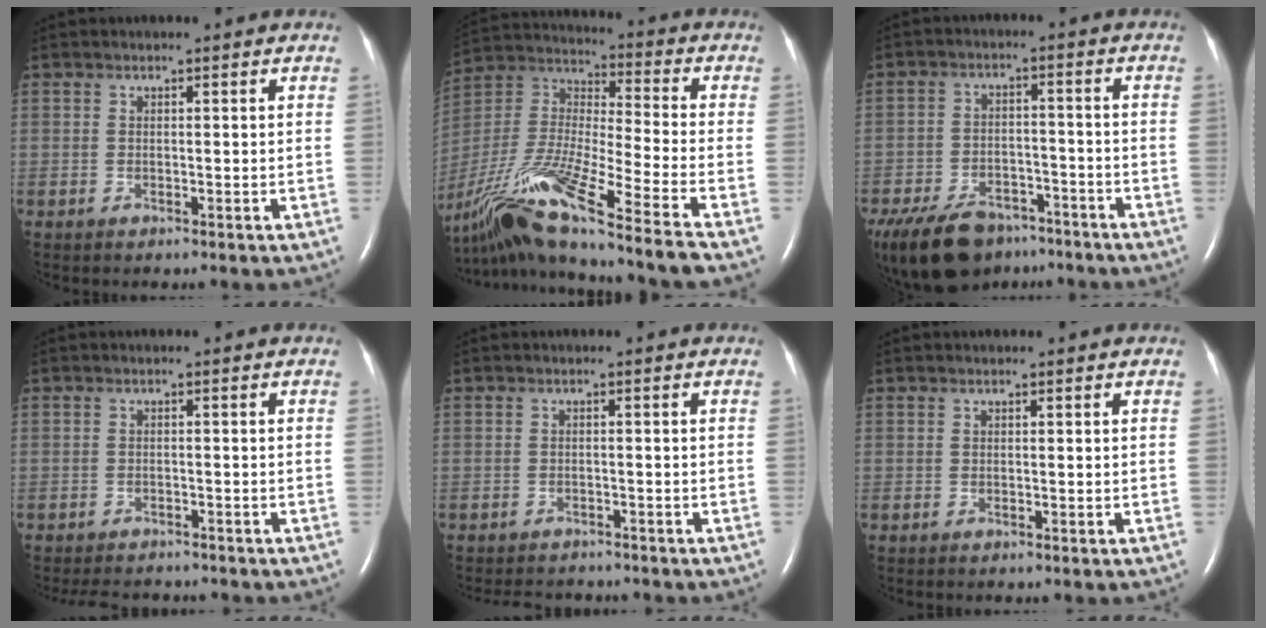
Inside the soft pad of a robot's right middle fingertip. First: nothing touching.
{"total": 25.7, "force": [-19.3, -0.4, 16.9], "torque": [-0.346, -0.049, -0.354]}
{"total": 16.6, "force": [-12.1, 8.6, 7.4], "torque": [-0.188, -0.016, -0.187]}
{"total": 6.9, "force": [-6.3, 2.0, 1.8], "torque": [-0.025, -0.007, -0.083]}
{"total": 5.5, "force": [-5.2, 1.7, 0.9], "torque": [-0.012, -0.006, -0.067]}
{"total": 0.0}